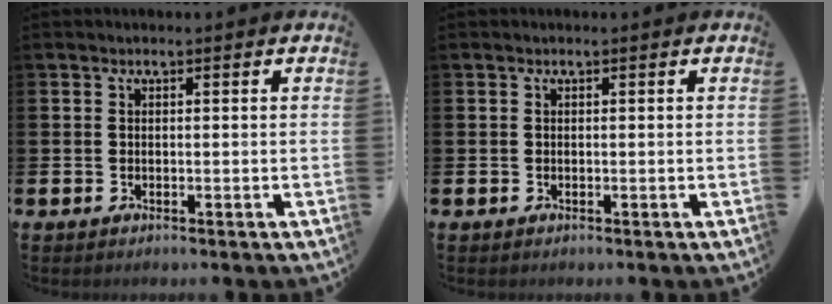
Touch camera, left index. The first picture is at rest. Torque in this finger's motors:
{"motor_torque": [-0.08, 0.00, 0.04, 0.02]}